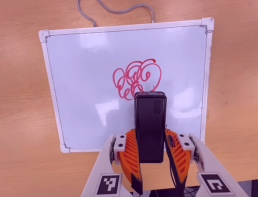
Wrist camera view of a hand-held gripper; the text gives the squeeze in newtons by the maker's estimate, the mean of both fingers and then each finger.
{"total": 4.9, "left": 3.3, "right": 6.5}